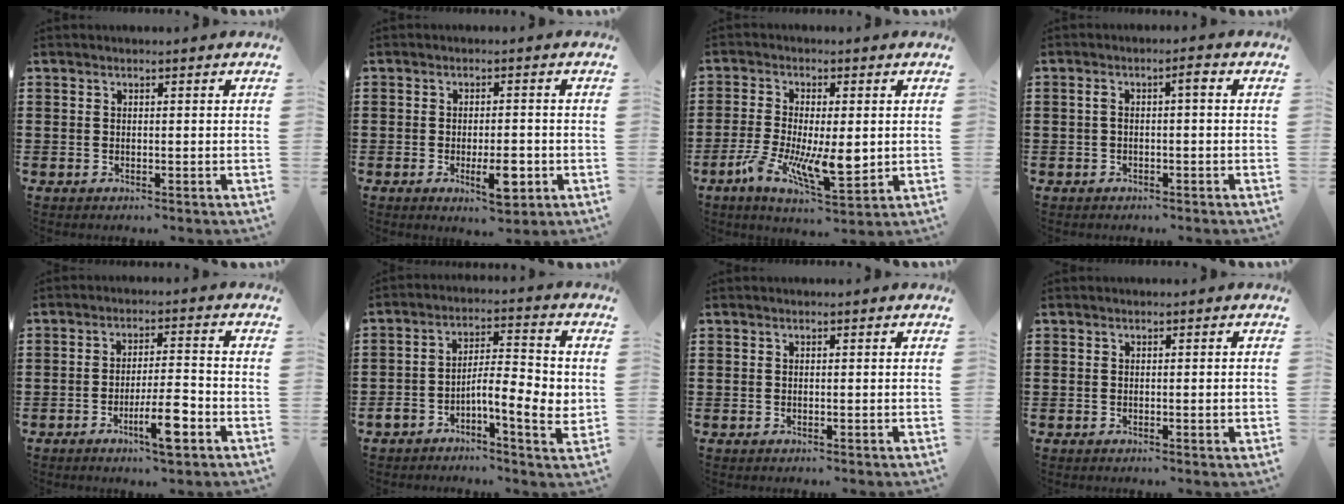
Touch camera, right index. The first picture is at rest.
{"total": 5.2, "force": [-1.9, 1.5, 4.6], "torque": [-0.071, -0.007, -0.030]}
{"total": 10.2, "force": [-2.1, 4.1, 9.1], "torque": [-0.159, -0.009, -0.026]}
{"total": 2.3, "force": [-0.4, 0.4, 2.2], "torque": [-0.041, 0.002, -0.009]}
{"total": 7.7, "force": [-3.6, 1.3, 6.7], "torque": [-0.123, -0.004, -0.064]}
{"total": 7.9, "force": [-1.9, 2.6, 7.2], "torque": [-0.107, -0.008, -0.036]}
{"total": 0.0}
{"total": 1.1, "force": [-0.1, 0.0, 1.1], "torque": [-0.018, -0.003, -0.002]}